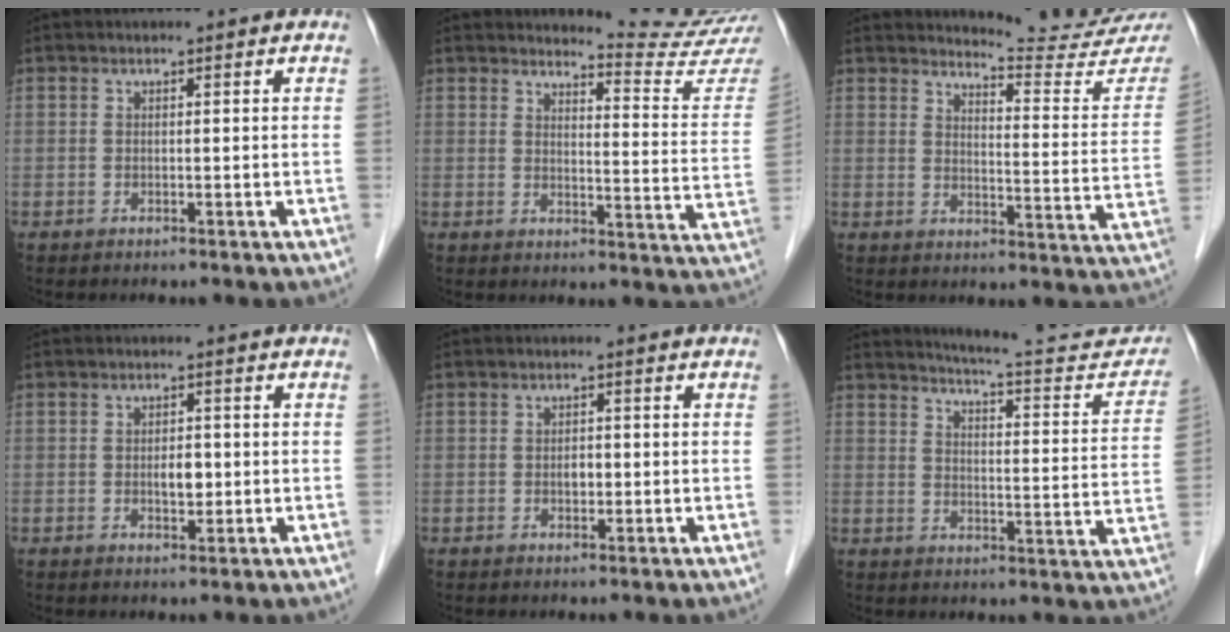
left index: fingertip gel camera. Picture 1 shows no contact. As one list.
[{"total": 12.5, "force": [12.3, -2.0, 0.2], "torque": [-0.007, -0.115, 0.135]}, {"total": 15.5, "force": [15.4, -0.5, 1.6], "torque": [-0.016, -0.115, 0.167]}, {"total": 2.4, "force": [-0.2, 1.3, 2.0], "torque": [-0.033, 0.001, -0.002]}, {"total": 1.5, "force": [-0.2, 0.9, 1.2], "torque": [-0.019, 0.002, -0.003]}, {"total": 17.7, "force": [17.0, 1.6, 4.9], "torque": [-0.057, -0.066, 0.198]}]